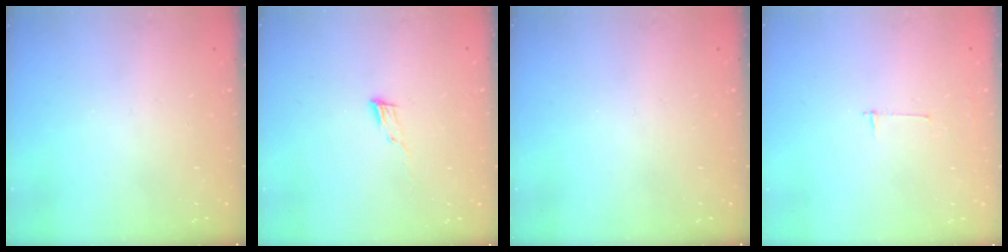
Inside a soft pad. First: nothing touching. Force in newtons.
{"total": 4.8, "press": 4.7, "slide": 1.0}
{"total": 0.0}
{"total": 2.7, "press": 2.7, "slide": 0.3}